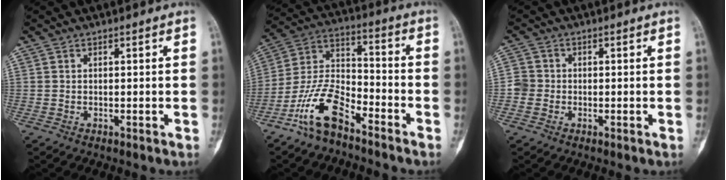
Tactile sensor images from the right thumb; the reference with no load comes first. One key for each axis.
{"total": 12.3, "fx": -8.2, "fy": 5.1, "fz": 7.6, "tx": -0.152, "ty": 0.068, "tz": -0.164}
{"total": 2.7, "fx": -0.5, "fy": 2.5, "fz": 0.5, "tx": 0.004, "ty": 0.008, "tz": -0.016}